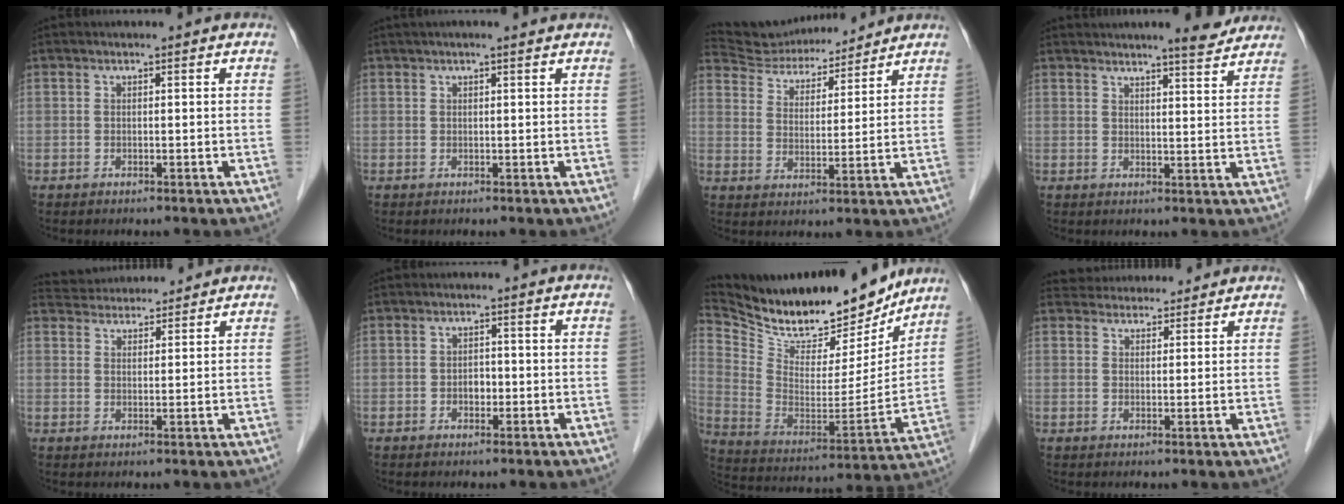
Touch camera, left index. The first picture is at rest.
{"total": 3.5, "force": [2.8, 0.1, 2.2], "torque": [-0.030, 0.024, 0.040]}
{"total": 11.6, "force": [11.2, 2.5, 2.0], "torque": [-0.036, 0.016, 0.189]}
{"total": 6.0, "force": [5.4, 0.4, 2.5], "torque": [-0.041, -0.001, 0.066]}
{"total": 8.0, "force": [7.7, 1.6, 1.5], "torque": [-0.028, 0.028, 0.119]}
{"total": 1.7, "force": [-0.6, 1.2, 1.1], "torque": [-0.014, 0.005, -0.010]}
{"total": 23.4, "force": [20.7, 6.5, 8.8], "torque": [-0.173, -0.024, 0.328]}
{"total": 8.3, "force": [7.8, 2.3, 1.3], "torque": [-0.009, 0.029, 0.106]}